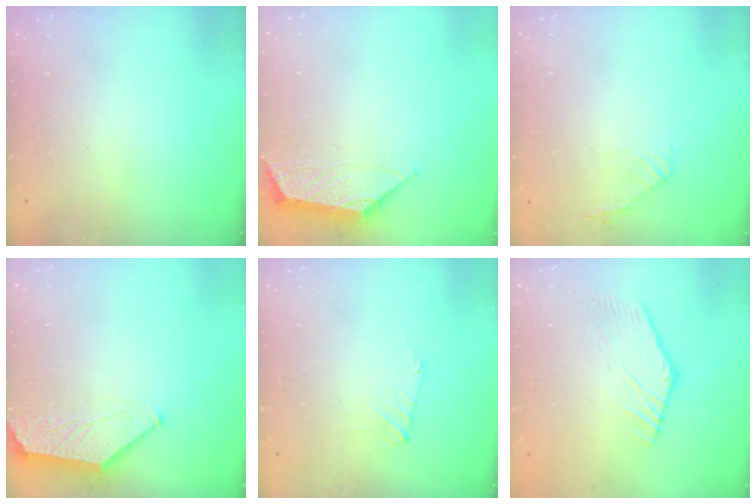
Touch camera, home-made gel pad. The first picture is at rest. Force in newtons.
{"total": 0.9, "press": 0.8, "slide": 0.4}
{"total": 2.8, "press": 2.6, "slide": 0.8}
{"total": 1.6, "press": 1.6, "slide": 0.2}
{"total": 2.5, "press": 2.4, "slide": 0.6}
{"total": 2.7, "press": 2.7, "slide": 0.3}